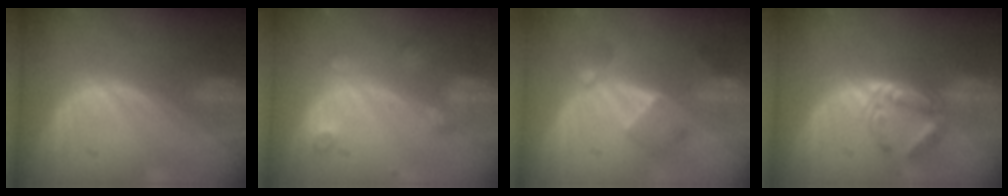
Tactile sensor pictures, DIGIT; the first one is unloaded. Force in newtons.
{"total": 3.5, "press": 3.1, "slide": 1.5}
{"total": 5.5, "press": 5.2, "slide": 1.7}
{"total": 5.9, "press": 5.0, "slide": 3.3}